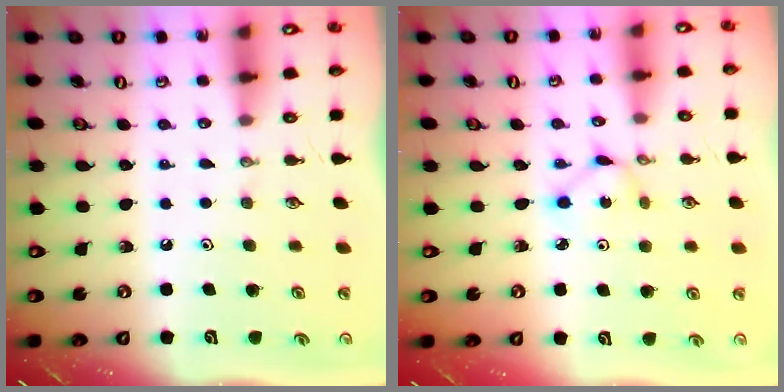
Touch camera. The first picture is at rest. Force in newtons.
{"total": 1.9, "press": 1.9, "slide": 0.2}